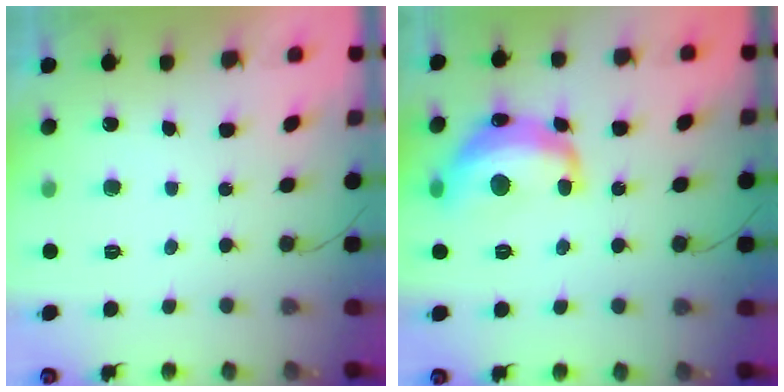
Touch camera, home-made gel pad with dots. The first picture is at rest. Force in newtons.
{"total": 15.2, "press": 15.2, "slide": 1.1}